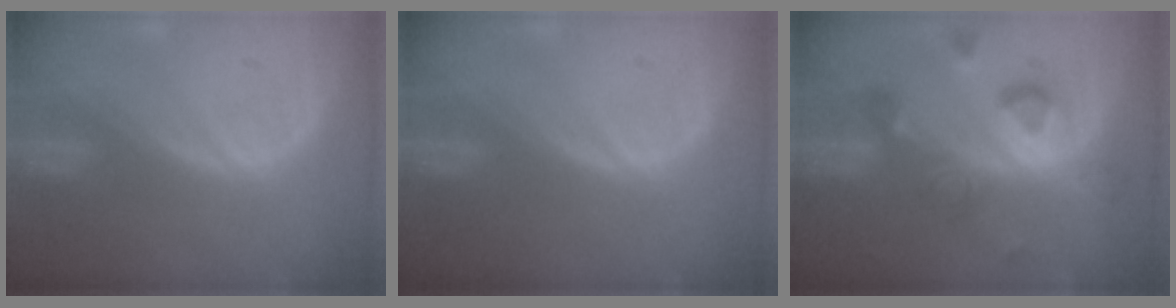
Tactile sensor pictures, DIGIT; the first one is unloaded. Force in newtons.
{"total": 0.0}
{"total": 8.0, "press": 7.7, "slide": 2.1}